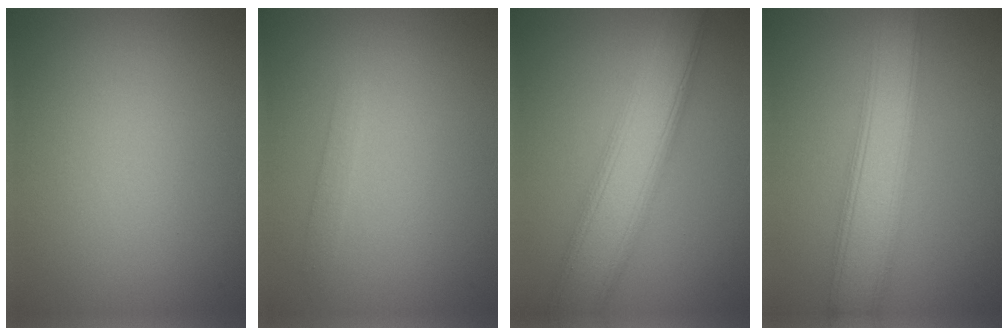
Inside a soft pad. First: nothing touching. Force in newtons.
{"total": 1.2, "press": 1.2, "slide": 0.1}
{"total": 7.9, "press": 7.9, "slide": 0.2}
{"total": 6.5, "press": 6.5, "slide": 0.1}